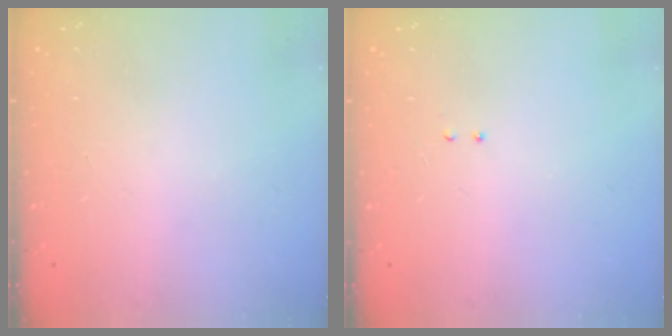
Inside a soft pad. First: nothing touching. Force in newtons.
{"total": 2.1, "press": 2.0, "slide": 0.6}